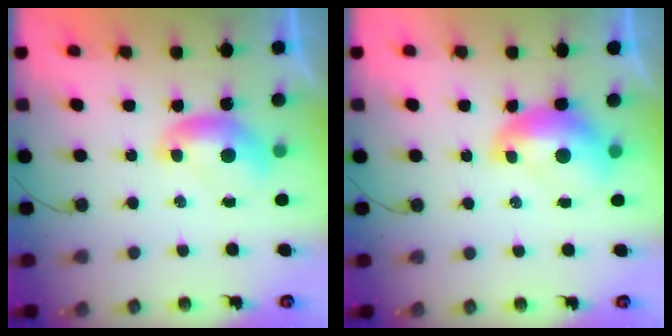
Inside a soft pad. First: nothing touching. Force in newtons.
{"total": 2.2, "press": 2.1, "slide": 0.7}